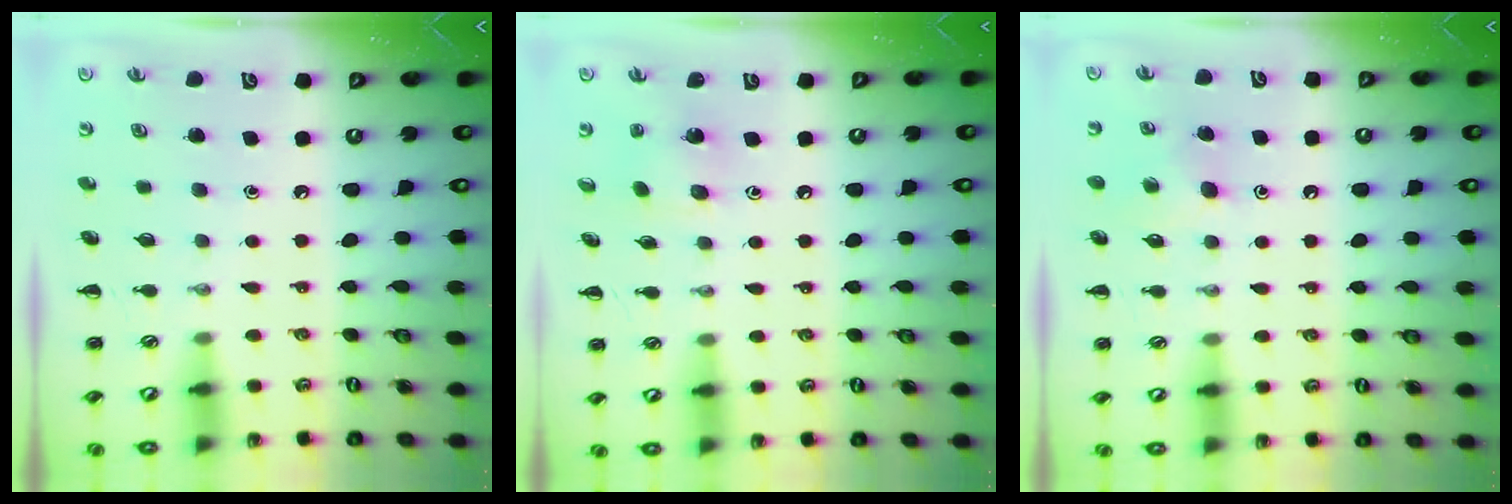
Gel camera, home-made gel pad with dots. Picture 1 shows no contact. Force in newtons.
{"total": 2.5, "press": 2.5, "slide": 0.6}
{"total": 4.9, "press": 4.7, "slide": 1.4}